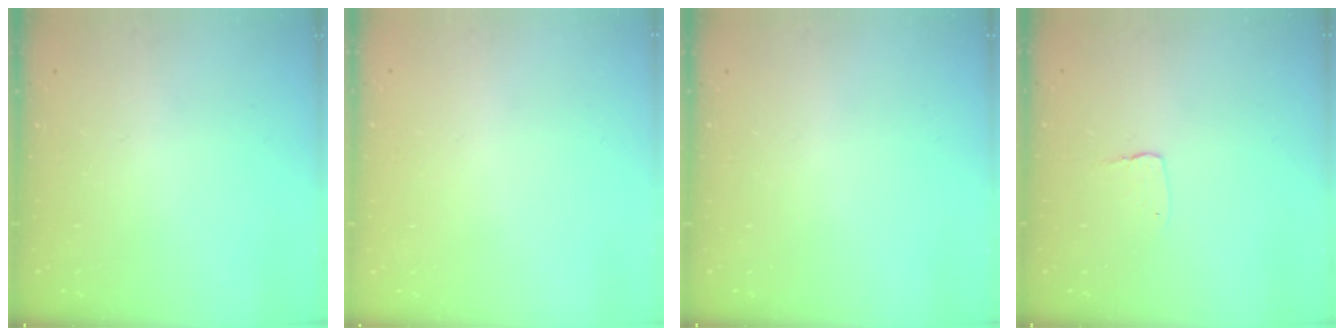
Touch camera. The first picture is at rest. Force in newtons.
{"total": 0.0}
{"total": 0.0}
{"total": 2.9, "press": 2.9, "slide": 0.2}